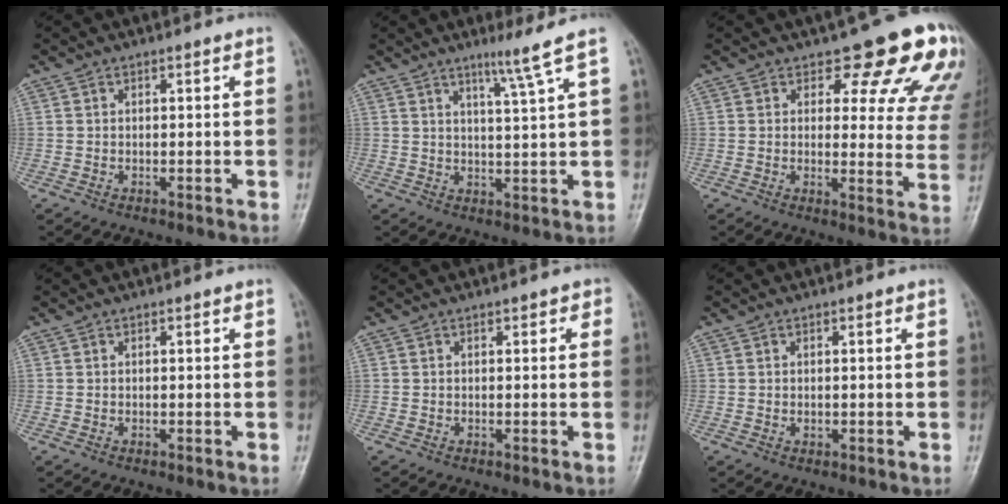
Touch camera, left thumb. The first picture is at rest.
{"total": 4.9, "force": [3.2, -1.4, 3.5], "torque": [-0.062, -0.029, 0.058]}
{"total": 15.4, "force": [11.2, 6.0, 8.7], "torque": [-0.048, -0.064, 0.107]}
{"total": 0.0}
{"total": 1.4, "force": [0.6, 1.0, 0.8], "torque": [0.008, 0.002, 0.001]}
{"total": 0.7, "force": [0.1, 0.5, 0.4], "torque": [-0.003, 0.000, 0.000]}